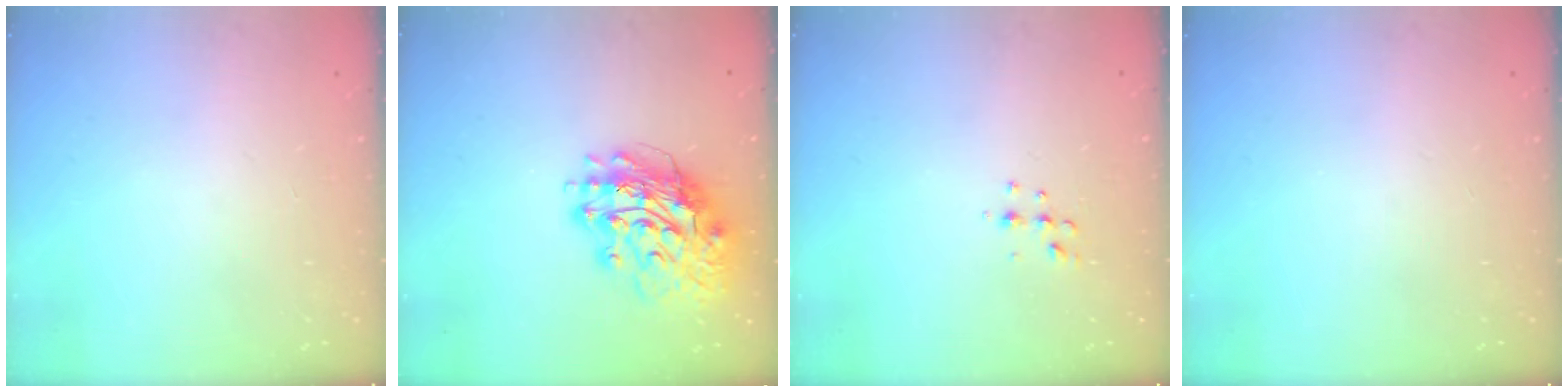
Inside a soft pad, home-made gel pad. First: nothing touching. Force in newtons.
{"total": 16.2, "press": 16.1, "slide": 2.1}
{"total": 4.9, "press": 4.8, "slide": 1.0}
{"total": 0.0}